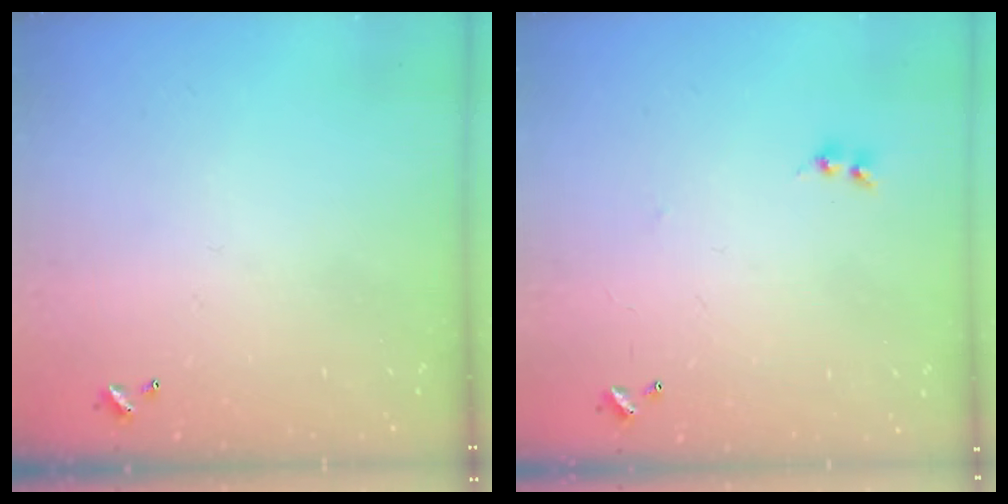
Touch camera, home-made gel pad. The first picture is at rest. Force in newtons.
{"total": 1.6, "press": 1.5, "slide": 0.4}